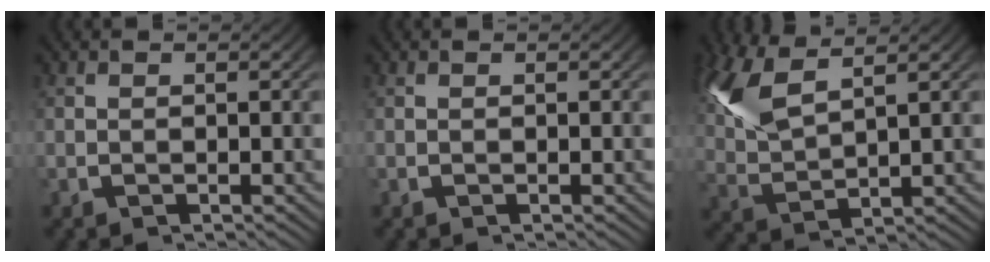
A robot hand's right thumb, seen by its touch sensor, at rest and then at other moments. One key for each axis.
{"total": 0.0}
{"total": 5.8, "fx": 2.9, "fy": 3.1, "fz": 4.0, "tx": -0.101, "ty": -0.006, "tz": 0.067}